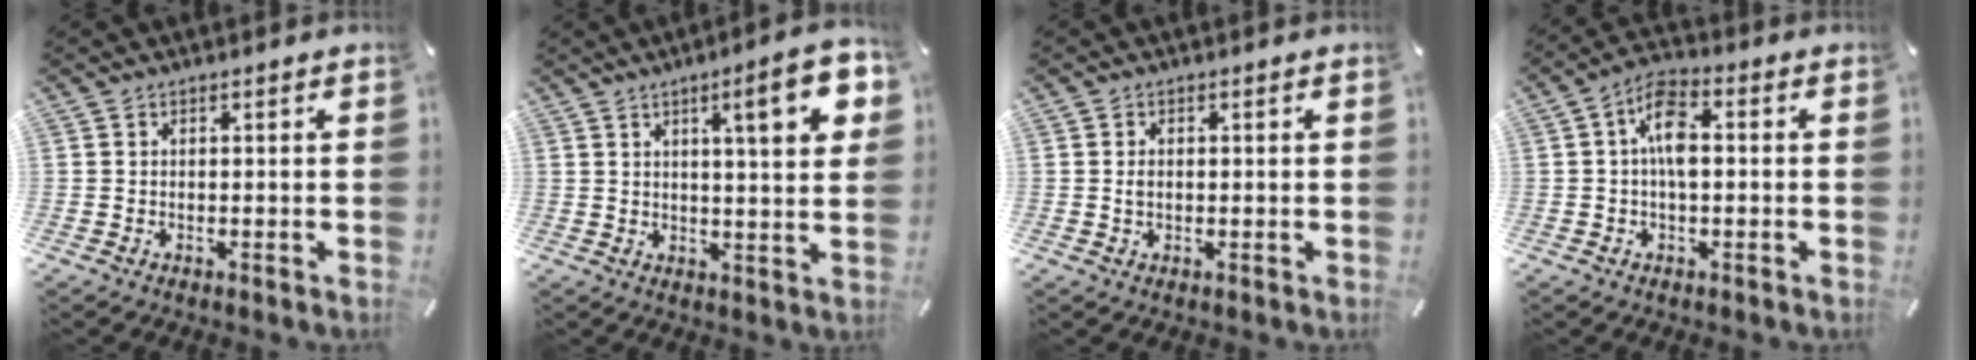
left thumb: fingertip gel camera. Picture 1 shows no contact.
{"total": 12.6, "force": [5.2, 2.4, 11.2], "torque": [-0.158, -0.016, 0.076]}
{"total": 1.5, "force": [0.2, 1.0, 1.2], "torque": [-0.025, 0.005, 0.001]}
{"total": 7.8, "force": [-0.1, 3.9, 6.8], "torque": [-0.119, 0.008, -0.005]}